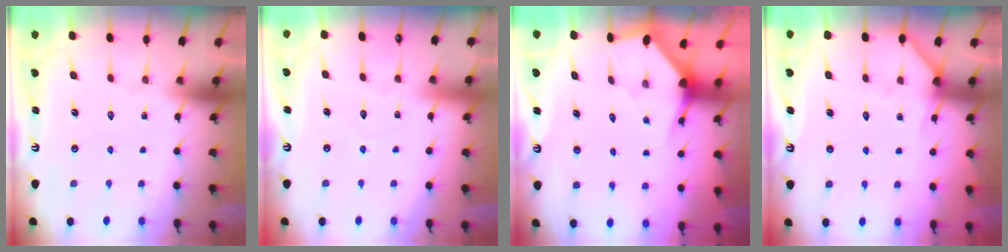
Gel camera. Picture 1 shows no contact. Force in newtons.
{"total": 2.9, "press": 2.9, "slide": 0.3}
{"total": 3.2, "press": 3.2, "slide": 0.3}
{"total": 5.7, "press": 5.6, "slide": 0.4}